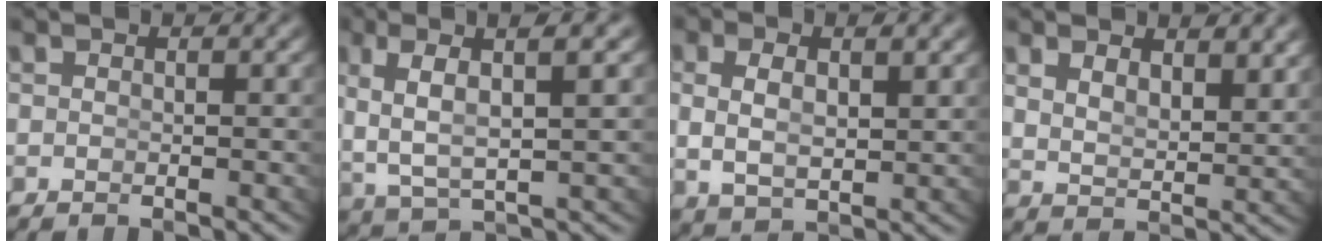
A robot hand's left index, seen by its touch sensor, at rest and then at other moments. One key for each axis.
{"total": 5.8, "fx": 1.5, "fy": 2.5, "fz": 5.1, "tx": -0.093, "ty": 0.006, "tz": 0.033}
{"total": 4.6, "fx": 0.7, "fy": 3.0, "fz": 3.4, "tx": -0.070, "ty": -0.010, "tz": 0.027}
{"total": 2.8, "fx": 2.1, "fy": 0.8, "fz": 1.6, "tx": -0.036, "ty": -0.021, "tz": 0.050}